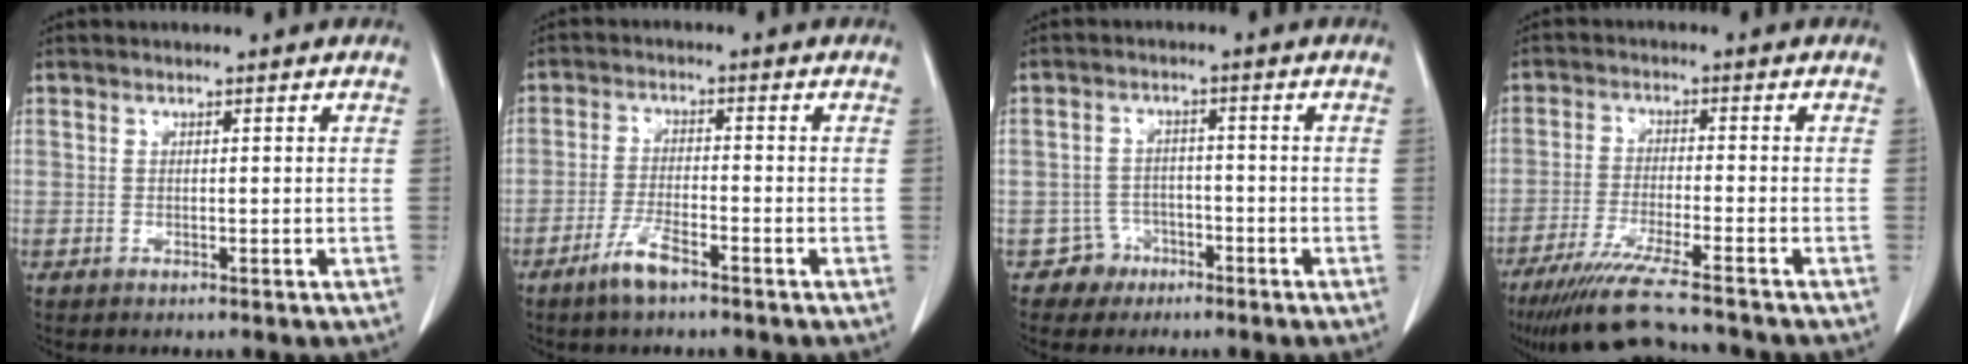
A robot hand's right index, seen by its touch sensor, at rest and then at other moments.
{"total": 4.7, "force": [-3.3, 0.6, 3.3], "torque": [-0.069, -0.005, -0.063]}
{"total": 3.8, "force": [-2.2, 3.1, -0.6], "torque": [0.017, 0.015, -0.035]}
{"total": 12.9, "force": [-11.2, -0.4, 6.5], "torque": [-0.096, -0.039, -0.179]}